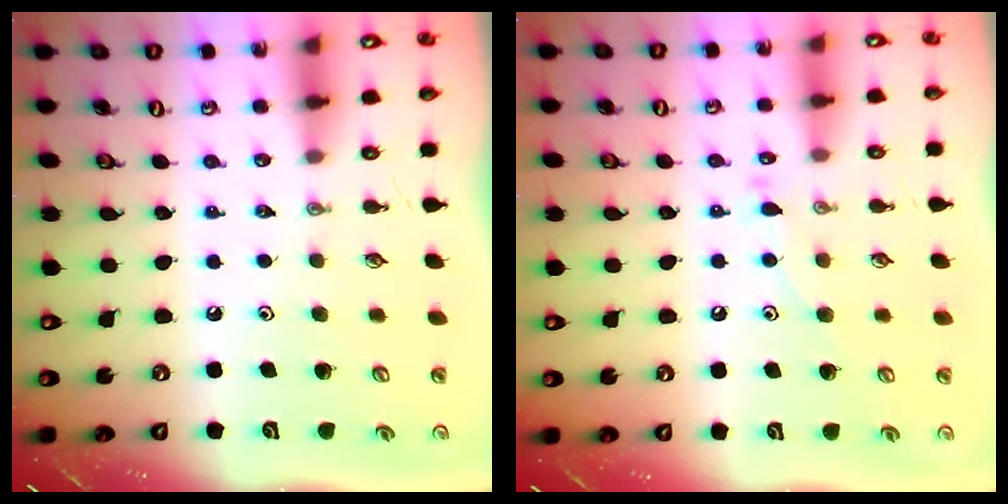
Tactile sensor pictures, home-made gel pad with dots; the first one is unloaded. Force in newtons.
{"total": 7.3, "press": 7.3, "slide": 0.6}